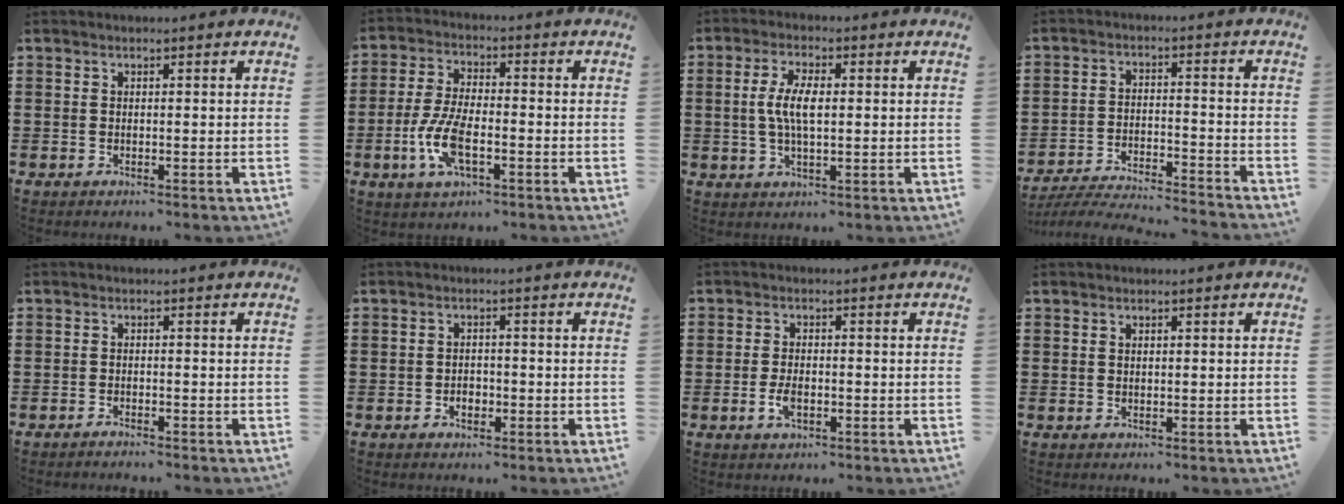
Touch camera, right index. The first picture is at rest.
{"total": 8.0, "force": [-2.5, 3.2, 6.9], "torque": [-0.163, -0.011, -0.051]}
{"total": 5.9, "force": [0.2, 2.2, 5.5], "torque": [-0.117, 0.002, -0.003]}
{"total": 5.3, "force": [-5.1, -0.1, 1.2], "torque": [-0.034, -0.009, -0.106]}
{"total": 0.9, "force": [-0.9, 0.0, 0.1], "torque": [-0.005, -0.001, -0.019]}
{"total": 1.9, "force": [-0.8, 1.3, 1.1], "torque": [-0.022, 0.002, -0.017]}
{"total": 3.0, "force": [-0.9, 1.5, 2.5], "torque": [-0.060, -0.003, -0.020]}
{"total": 0.5, "force": [0.3, 0.4, 0.3], "torque": [-0.007, 0.000, 0.006]}